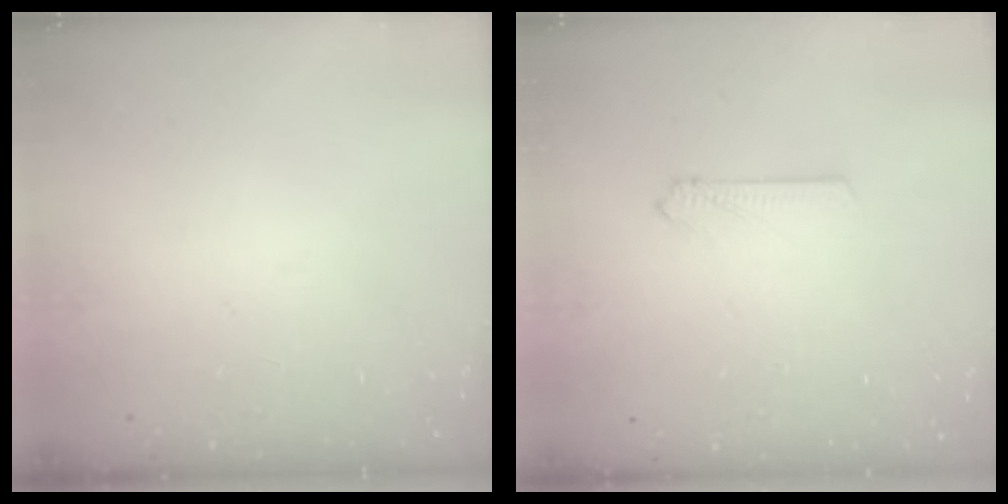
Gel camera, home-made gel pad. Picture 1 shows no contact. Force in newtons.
{"total": 2.6, "press": 2.6, "slide": 0.3}